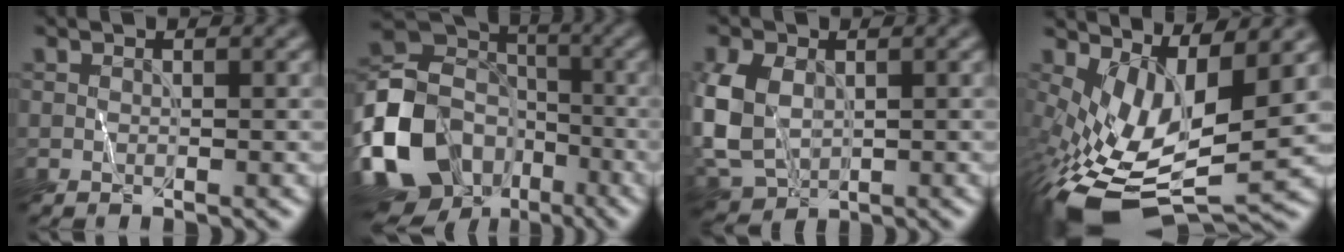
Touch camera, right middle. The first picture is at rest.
{"total": 15.4, "force": [-6.5, 12.1, 6.9], "torque": [-0.186, -0.008, -0.122]}
{"total": 7.2, "force": [0.1, 5.2, 4.9], "torque": [-0.133, -0.006, -0.001]}
{"total": 11.3, "force": [-1.0, 5.4, 9.9], "torque": [-0.203, -0.026, -0.008]}